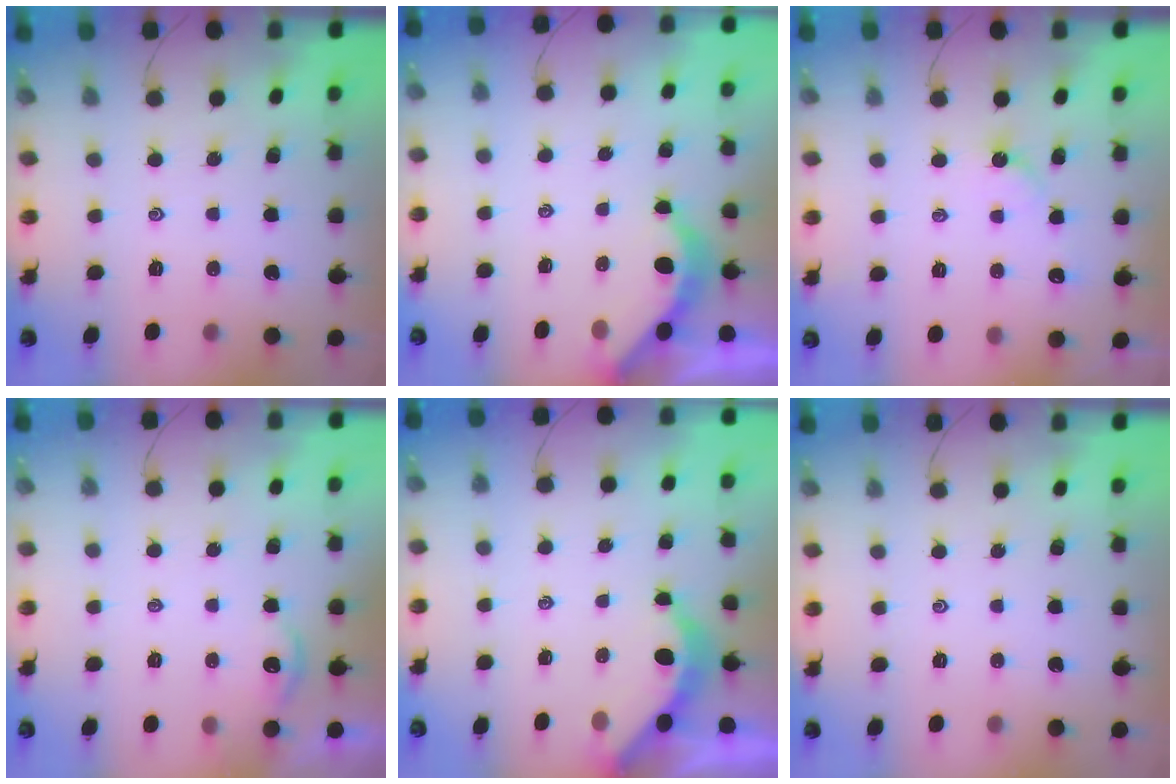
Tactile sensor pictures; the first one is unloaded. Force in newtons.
{"total": 3.9, "press": 3.9, "slide": 0.5}
{"total": 2.2, "press": 2.2, "slide": 0.4}
{"total": 2.6, "press": 2.6, "slide": 0.3}
{"total": 3.9, "press": 3.9, "slide": 0.4}
{"total": 0.0}